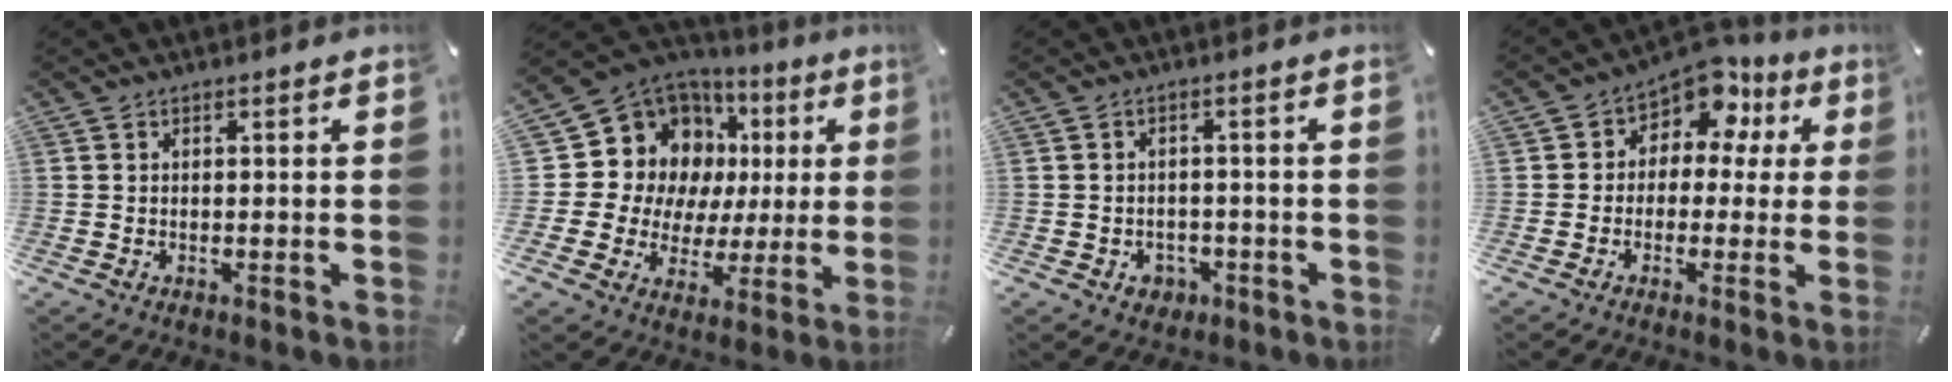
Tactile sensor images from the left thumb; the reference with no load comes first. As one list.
[{"total": 15.1, "force": [5.5, 13.1, 5.1], "torque": [-0.086, -0.055, 0.125]}, {"total": 3.6, "force": [-1.3, 3.1, 1.2], "torque": [-0.012, 0.003, -0.024]}, {"total": 7.8, "force": [3.4, 5.9, 3.8], "torque": [-0.064, -0.023, 0.059]}]